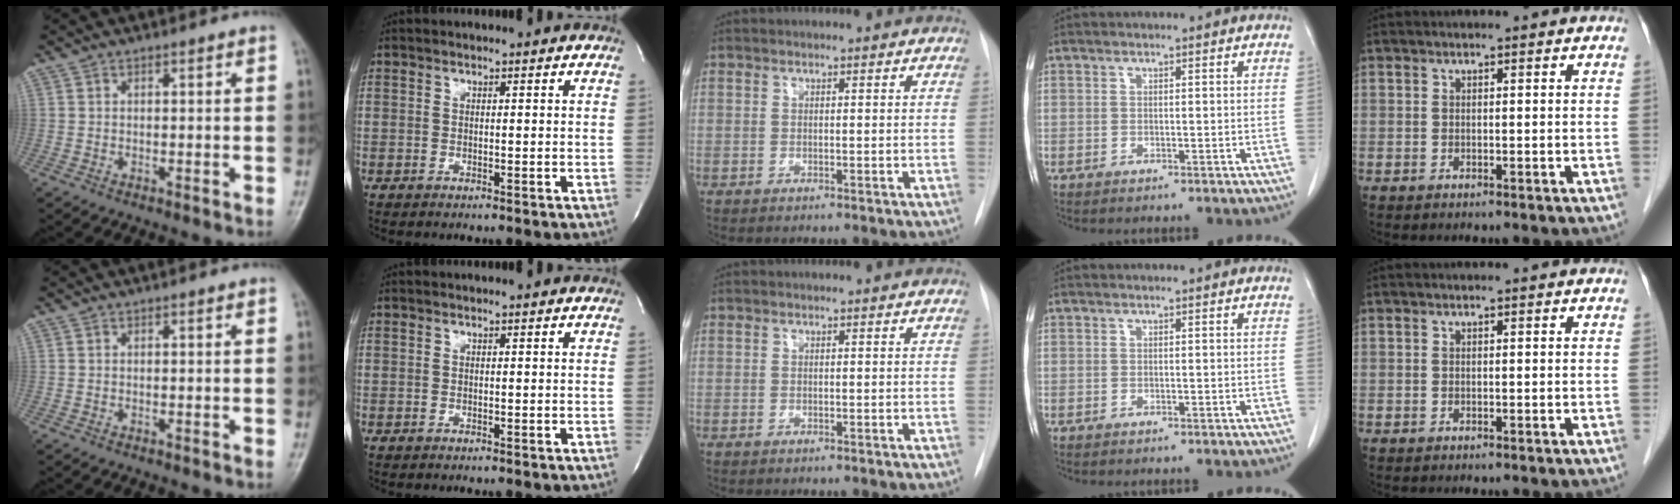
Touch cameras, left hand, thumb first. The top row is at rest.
{}